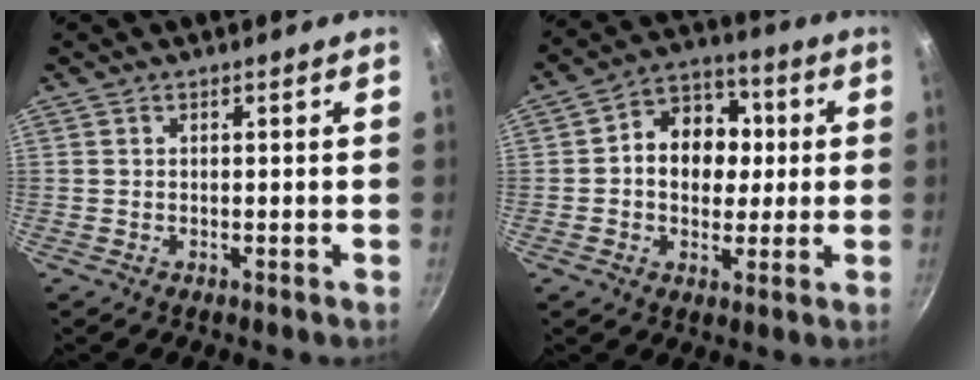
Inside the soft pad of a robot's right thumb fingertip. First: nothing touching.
{"total": 12.1, "force": [0.9, 9.6, 7.3], "torque": [-0.065, 0.019, -0.003]}